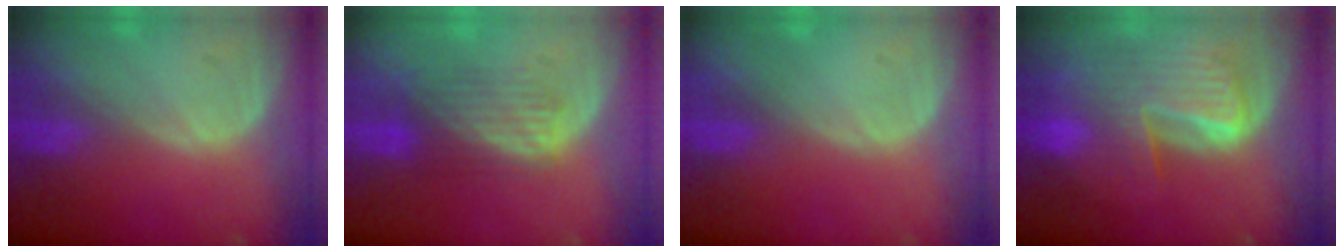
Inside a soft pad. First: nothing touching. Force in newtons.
{"total": 5.2, "press": 5.1, "slide": 0.3}
{"total": 0.0}
{"total": 9.8, "press": 8.4, "slide": 5.0}